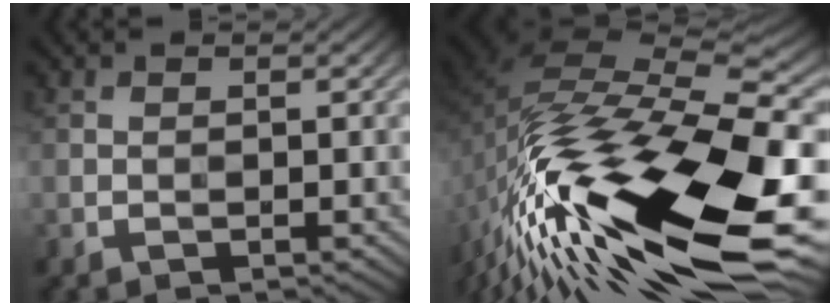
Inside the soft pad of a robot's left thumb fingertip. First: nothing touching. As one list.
[{"total": 20.0, "force": [-8.2, 7.8, 16.5], "torque": [-0.328, -0.018, -0.145]}]